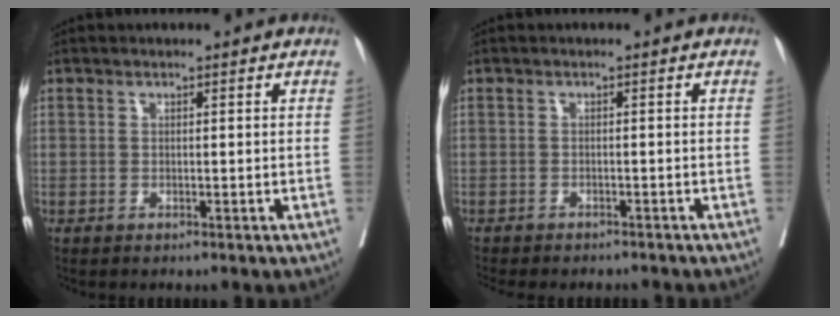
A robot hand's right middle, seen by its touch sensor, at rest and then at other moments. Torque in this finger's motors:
{"motor_torque": [1.03, -1.11, 0.21, 0.03]}